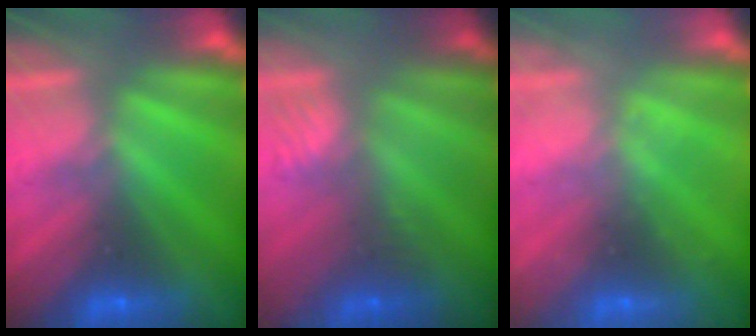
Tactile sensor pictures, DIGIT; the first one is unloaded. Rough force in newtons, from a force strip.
{"total": 2.4}
{"total": 2.4}